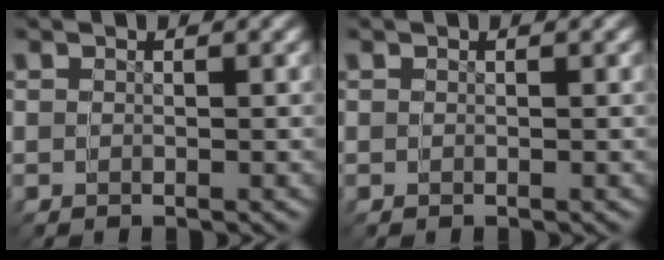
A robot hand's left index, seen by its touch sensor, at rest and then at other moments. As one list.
[{"total": 0.0}]